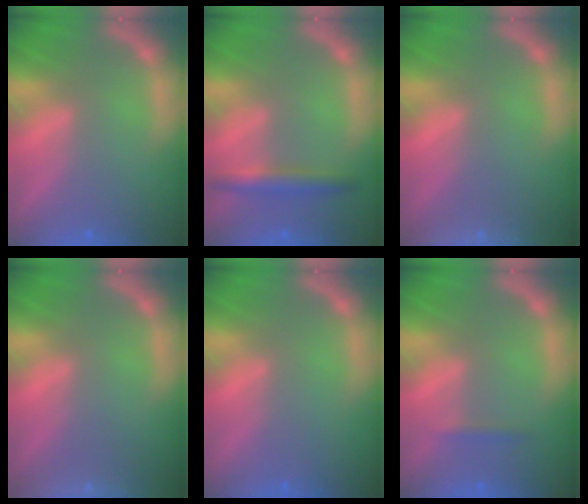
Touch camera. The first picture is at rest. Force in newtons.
{"total": 3.0}
{"total": 7.0}
{"total": 7.4}
{"total": 0.0}
{"total": 0.9}